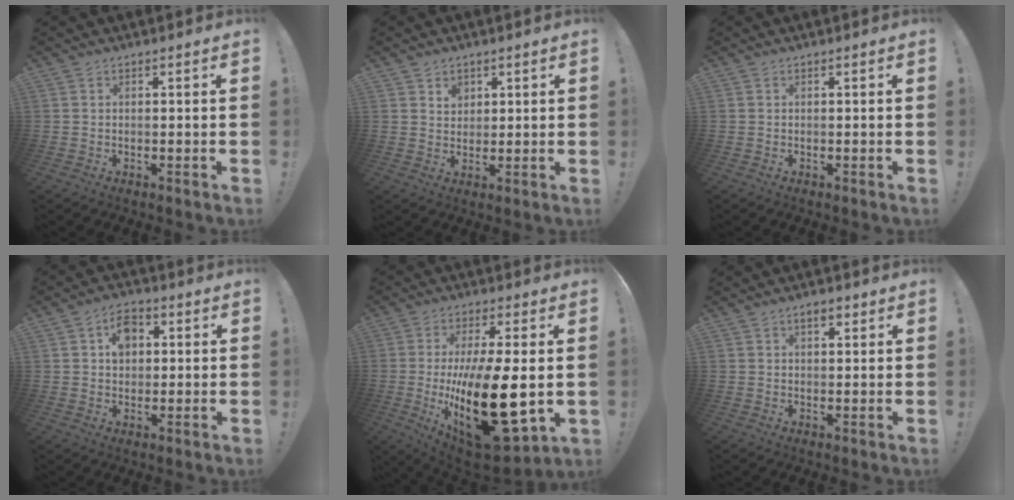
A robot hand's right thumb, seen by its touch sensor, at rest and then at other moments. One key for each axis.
{"total": 3.3, "fx": 2.0, "fy": 2.5, "fz": 0.8, "tx": -0.003, "ty": -0.009, "tz": 0.034}
{"total": 0.0}
{"total": 6.7, "fx": 1.7, "fy": 5.0, "fz": 4.1, "tx": -0.056, "ty": 0.005, "tz": 0.030}
{"total": 26.8, "fx": -2.8, "fy": 11.1, "fz": 24.2, "tx": -0.412, "ty": -0.009, "tz": -0.030}
{"total": 3.1, "fx": 1.6, "fy": 1.3, "fz": 2.2, "tx": -0.038, "ty": 0.001, "tz": 0.026}